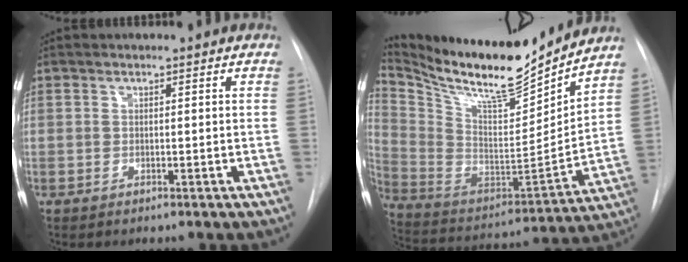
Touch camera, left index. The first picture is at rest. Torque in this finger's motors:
{"motor_torque": [0.74, -1.04, 0.06, 0.04]}